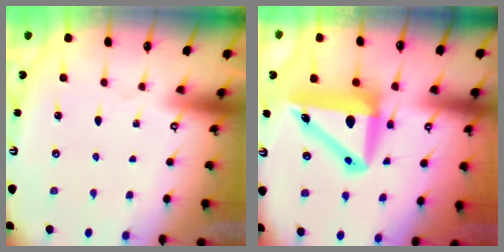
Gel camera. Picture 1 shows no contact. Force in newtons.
{"total": 13.5, "press": 13.1, "slide": 3.0}